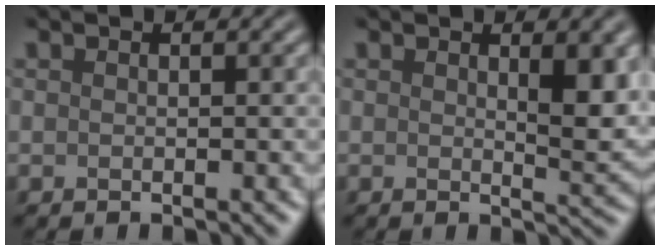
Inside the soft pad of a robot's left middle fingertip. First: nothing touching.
{"total": 3.3, "force": [1.1, 1.0, 3.0], "torque": [-0.039, -0.007, 0.020]}